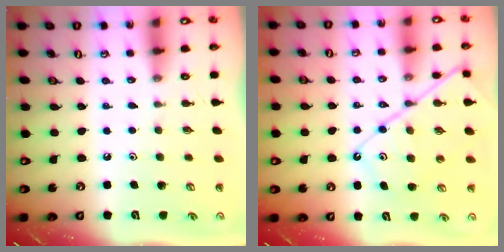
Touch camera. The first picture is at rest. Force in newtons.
{"total": 12.1, "press": 12.0, "slide": 1.4}